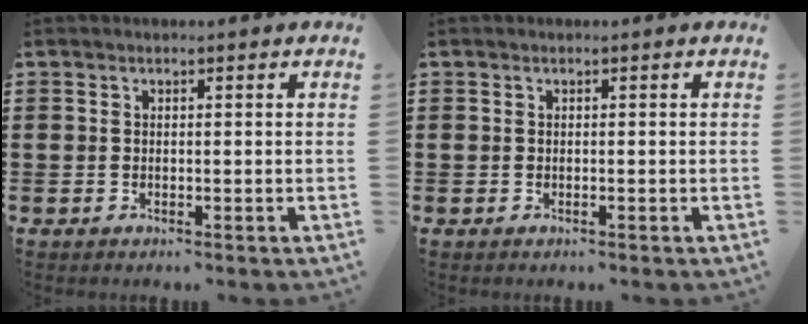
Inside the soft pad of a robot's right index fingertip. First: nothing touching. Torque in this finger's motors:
{"motor_torque": [0.36, 0.32, 0.00, 0.00]}